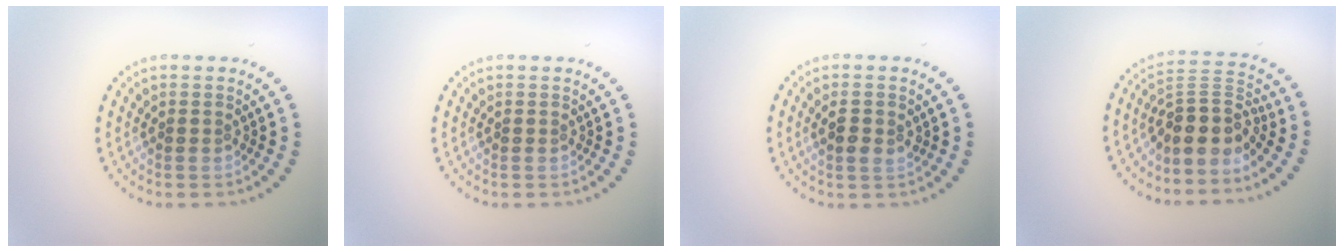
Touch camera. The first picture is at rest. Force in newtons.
{"total": 0.0}
{"total": 1.9, "press": 1.9, "slide": 0.5}
{"total": 4.3, "press": 3.5, "slide": 2.6}